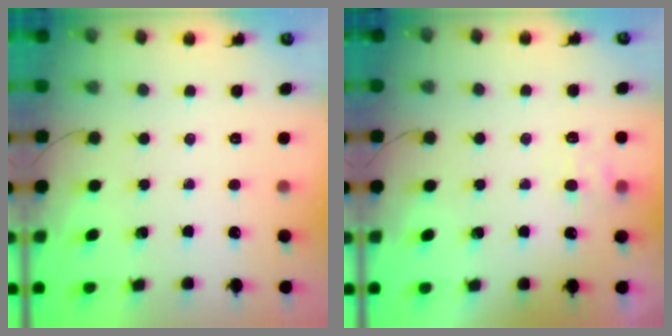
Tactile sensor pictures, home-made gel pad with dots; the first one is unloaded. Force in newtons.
{"total": 6.7, "press": 6.6, "slide": 1.3}